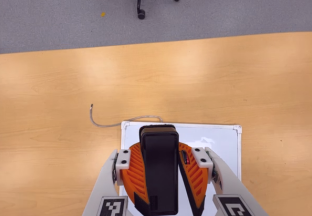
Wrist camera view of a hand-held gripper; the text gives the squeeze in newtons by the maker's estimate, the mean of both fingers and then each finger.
{"total": 11.2, "left": 10.3, "right": 12.1}